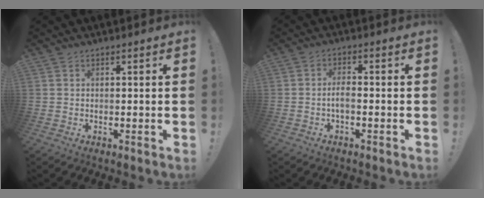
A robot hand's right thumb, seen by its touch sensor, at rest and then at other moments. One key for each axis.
{"total": 3.4, "fx": -1.2, "fy": 1.0, "fz": 3.0, "tx": -0.064, "ty": -0.003, "tz": -0.024}